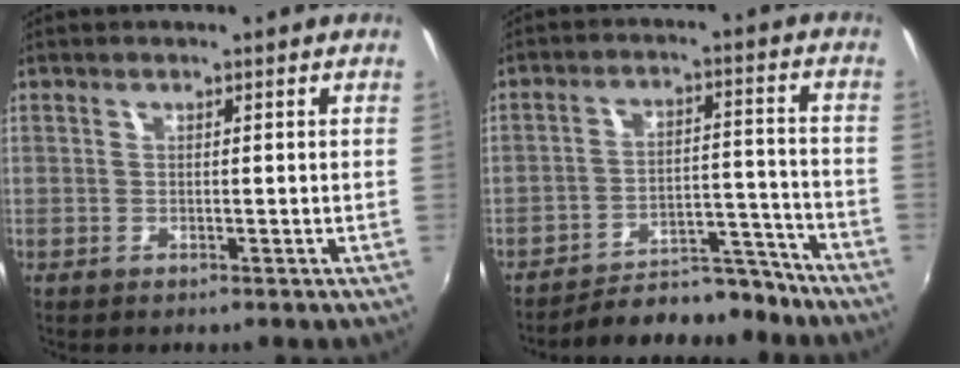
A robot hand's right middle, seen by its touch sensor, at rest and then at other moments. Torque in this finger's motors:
{"motor_torque": [0.95, -1.19, -0.03, 0.00]}